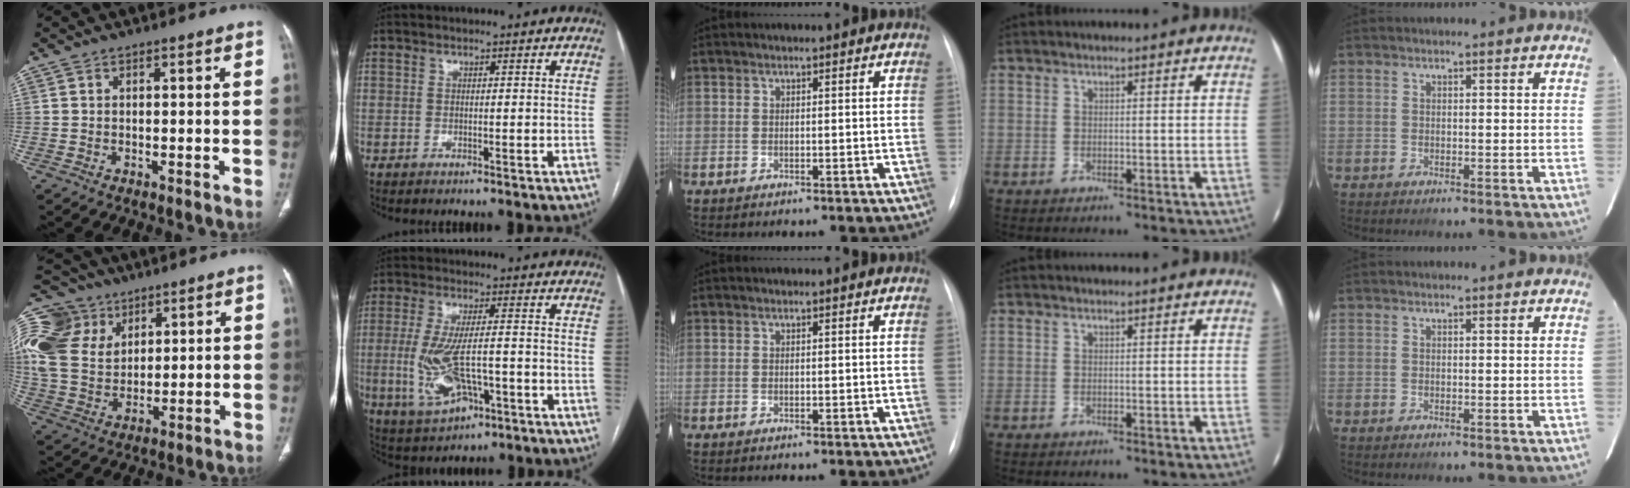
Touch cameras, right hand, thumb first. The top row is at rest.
{"thumb": {"total": 21.2, "force": [9.0, 15.5, 11.3], "torque": [-0.267, 0.021, 0.181]}, "index": {"total": 10.7, "force": [-3.0, 3.8, 9.5], "torque": [-0.199, -0.003, -0.043]}}